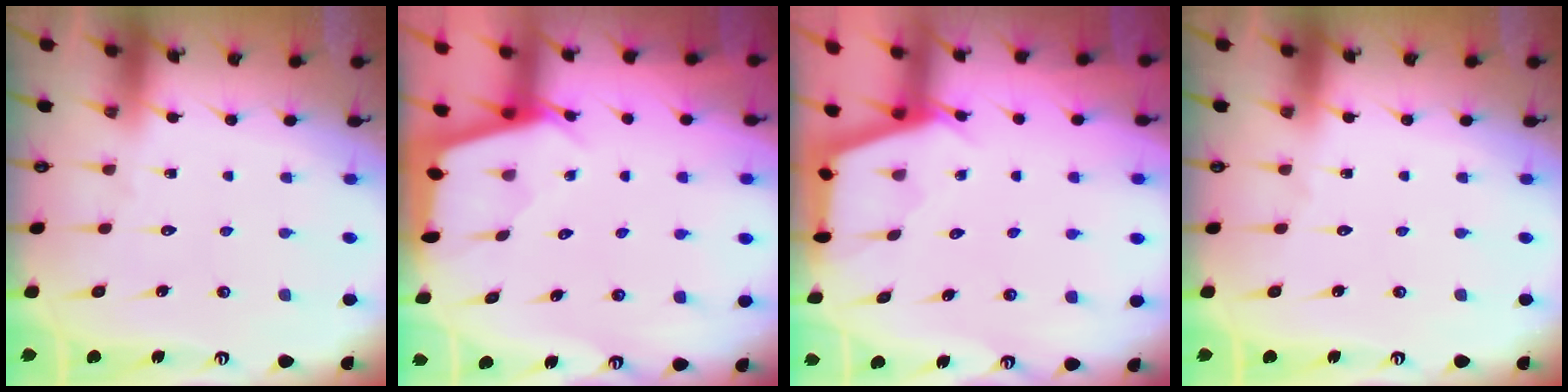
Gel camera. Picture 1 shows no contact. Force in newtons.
{"total": 2.6, "press": 2.6, "slide": 0.3}
{"total": 2.7, "press": 2.7, "slide": 0.3}
{"total": 0.0}